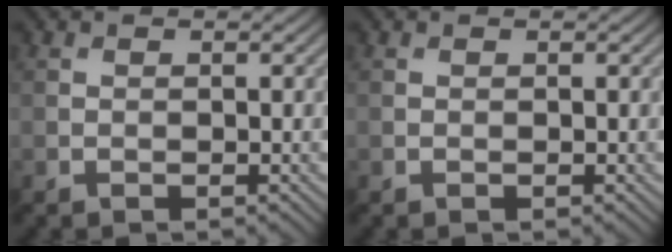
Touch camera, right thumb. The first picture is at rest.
{"total": 0.0}